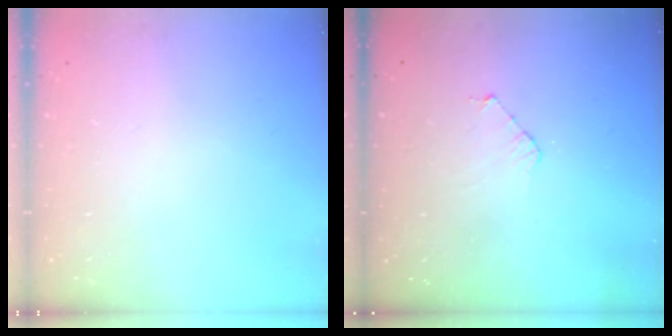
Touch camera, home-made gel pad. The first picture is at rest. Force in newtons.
{"total": 3.7, "press": 3.6, "slide": 0.3}